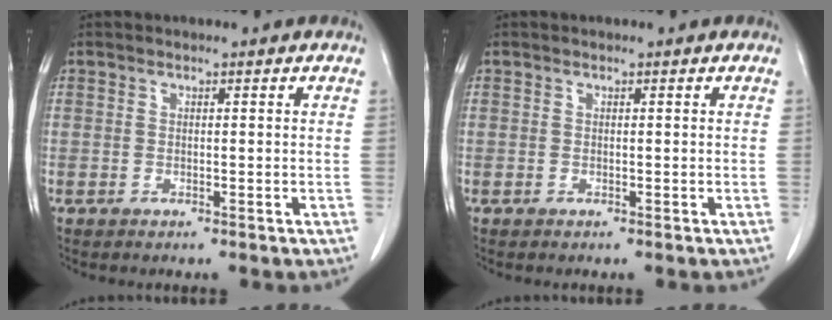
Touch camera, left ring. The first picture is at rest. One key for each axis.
{"total": 0.0}